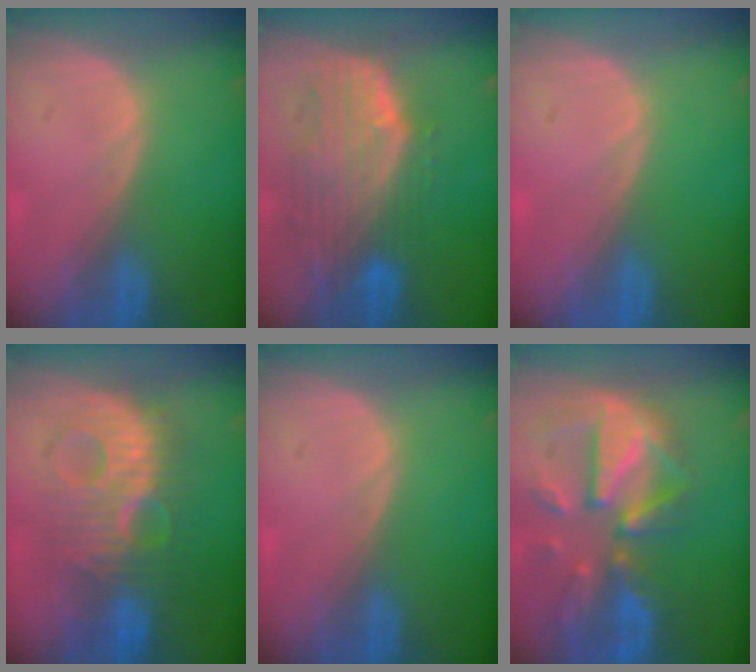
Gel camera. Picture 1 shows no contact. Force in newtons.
{"total": 10.6, "press": 9.0, "slide": 5.5}
{"total": 0.0}
{"total": 9.6, "press": 9.6, "slide": 0.1}
{"total": 0.0}
{"total": 12.0, "press": 10.4, "slide": 6.0}